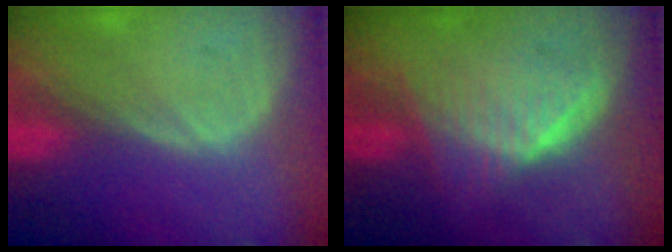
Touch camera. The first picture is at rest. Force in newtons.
{"total": 5.9, "press": 5.9, "slide": 0.6}